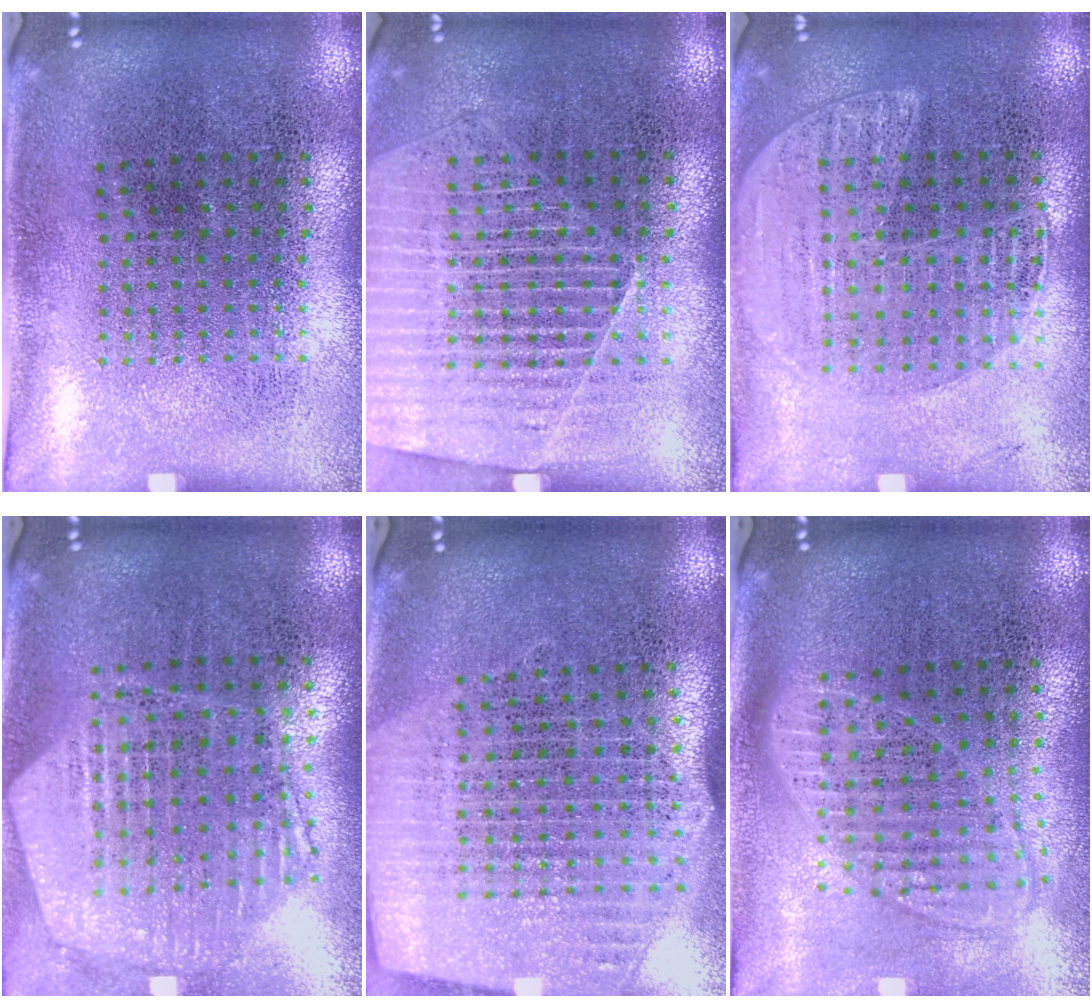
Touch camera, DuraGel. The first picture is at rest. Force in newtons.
{"total": 1.3, "press": 1.3, "slide": 0.2}
{"total": 1.5, "press": 1.4, "slide": 0.4}
{"total": 1.3, "press": 1.2, "slide": 0.4}
{"total": 2.6, "press": 2.2, "slide": 1.4}
{"total": 1.8, "press": 1.5, "slide": 1.0}